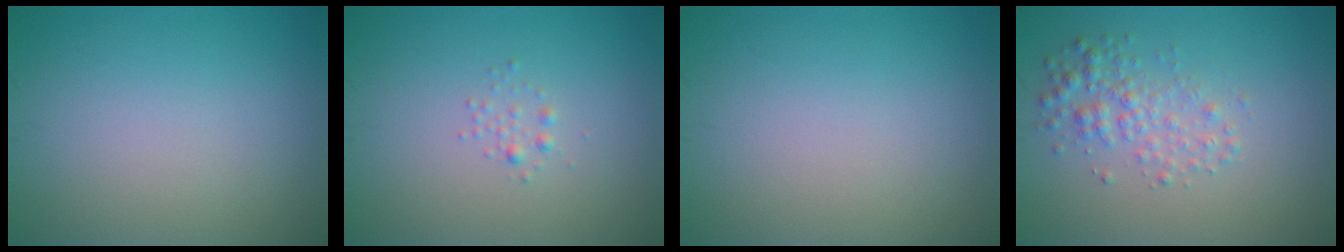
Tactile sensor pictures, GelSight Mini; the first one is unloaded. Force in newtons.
{"total": 0.8, "press": 0.8, "slide": 0.0}
{"total": 0.0}
{"total": 2.6, "press": 2.6, "slide": 0.0}